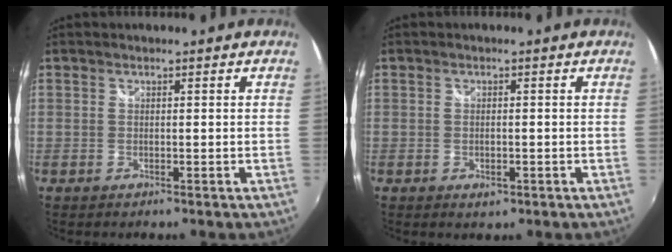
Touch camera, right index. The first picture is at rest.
{"total": 2.2, "force": [-0.9, 1.3, 1.5], "torque": [-0.028, -0.004, -0.012]}